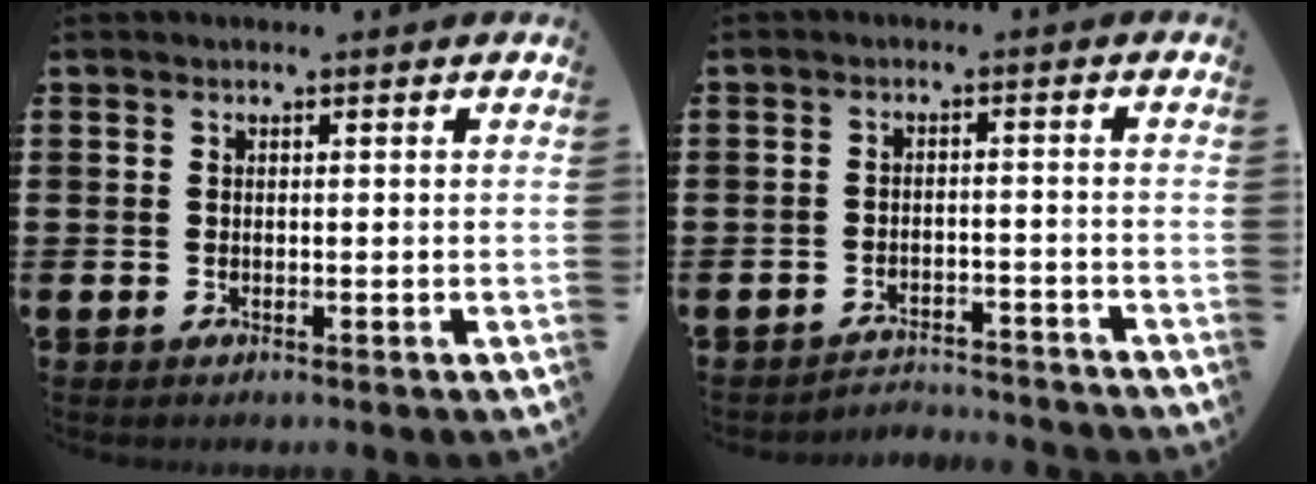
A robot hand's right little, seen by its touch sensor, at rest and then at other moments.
{"total": 2.7, "force": [-2.7, 0.0, -0.2], "torque": [-0.003, 0.003, -0.059]}